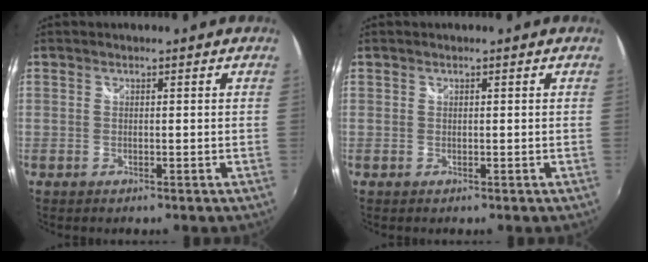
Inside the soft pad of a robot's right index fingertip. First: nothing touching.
{"total": 0.0}